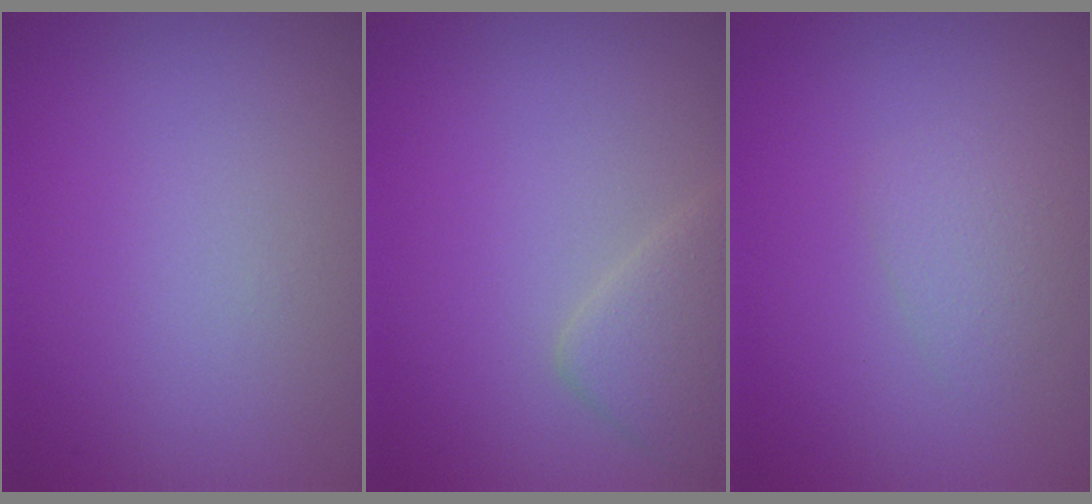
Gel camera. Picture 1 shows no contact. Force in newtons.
{"total": 2.7, "press": 2.7, "slide": 0.1}
{"total": 1.4, "press": 1.4, "slide": 0.1}